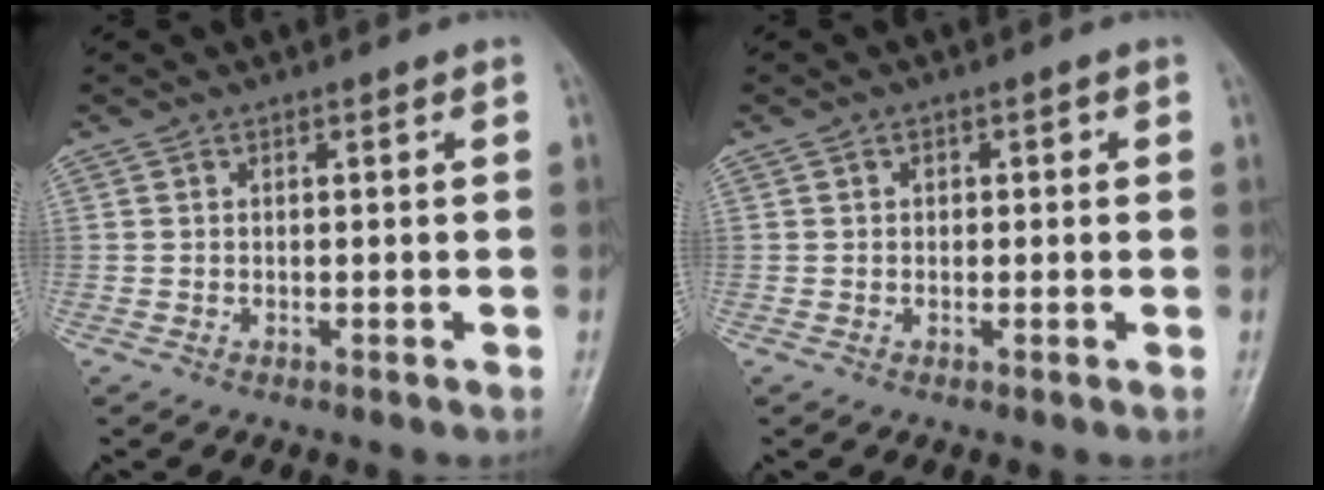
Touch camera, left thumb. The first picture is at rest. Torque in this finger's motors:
{"motor_torque": [-0.45, 0.10, -0.34, -0.22, 0.01]}